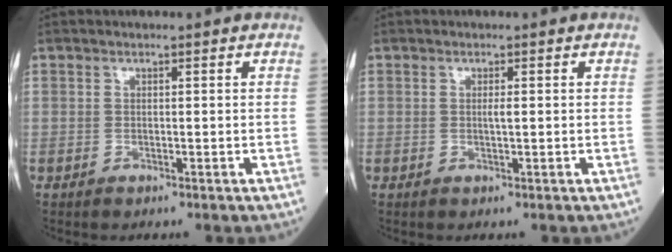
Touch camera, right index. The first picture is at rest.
{"total": 0.9, "force": [0.1, 0.0, 0.9], "torque": [-0.019, -0.002, 0.000]}